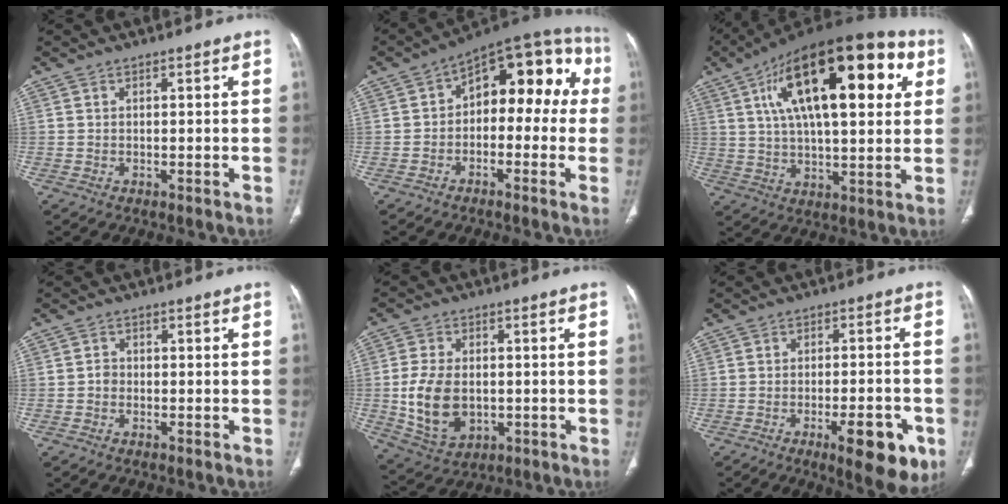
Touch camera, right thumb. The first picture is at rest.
{"total": 15.5, "force": [0.8, 9.2, 12.5], "torque": [-0.105, 0.057, -0.004]}
{"total": 27.9, "force": [9.2, 11.4, 23.7], "torque": [-0.364, 0.016, 0.136]}
{"total": 1.2, "force": [-0.4, 1.1, 0.5], "torque": [-0.003, 0.005, -0.010]}
{"total": 11.9, "force": [-1.0, 8.1, 8.6], "torque": [-0.154, -0.002, -0.004]}
{"total": 11.4, "force": [-5.1, 3.6, 9.6], "torque": [-0.114, 0.010, -0.064]}